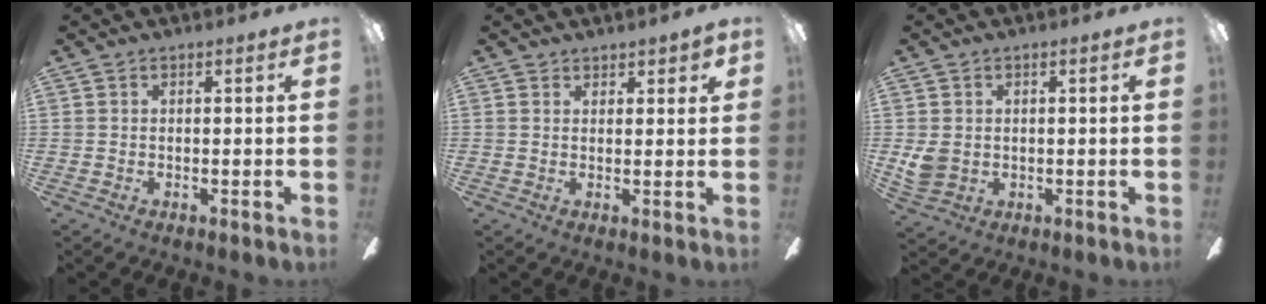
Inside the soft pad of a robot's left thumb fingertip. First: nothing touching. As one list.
[{"total": 2.4, "force": [2.0, 1.1, 0.6], "torque": [0.002, -0.010, 0.035]}, {"total": 4.9, "force": [-0.1, 4.2, 2.3], "torque": [-0.041, 0.005, 0.002]}]